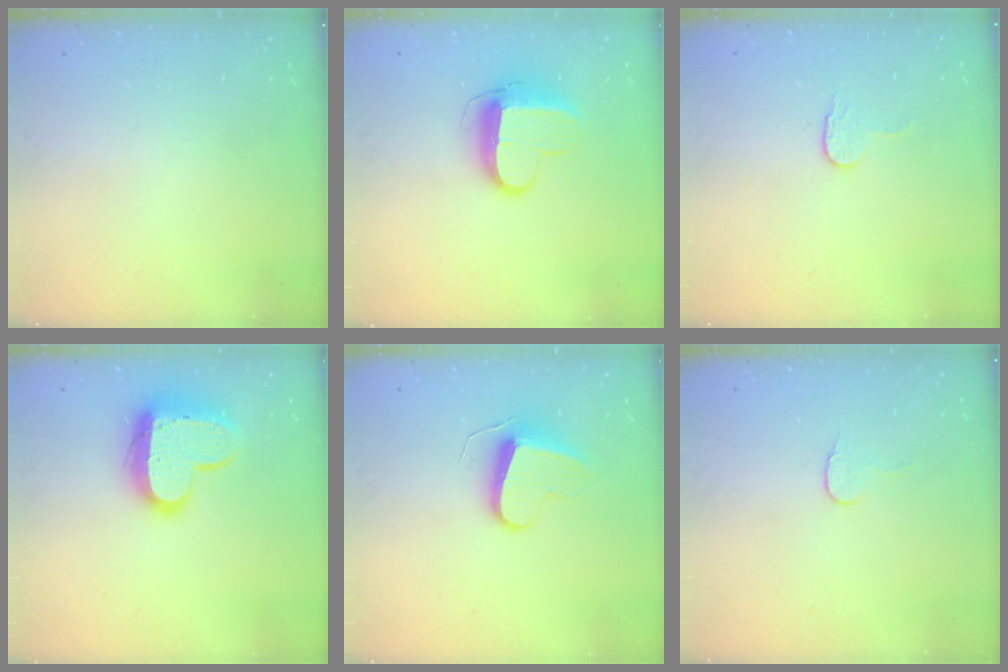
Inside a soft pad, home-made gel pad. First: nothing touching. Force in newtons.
{"total": 10.8, "press": 10.8, "slide": 0.9}
{"total": 3.8, "press": 3.8, "slide": 0.3}
{"total": 14.4, "press": 14.4, "slide": 1.1}
{"total": 10.9, "press": 10.9, "slide": 0.7}
{"total": 5.6, "press": 5.6, "slide": 0.5}